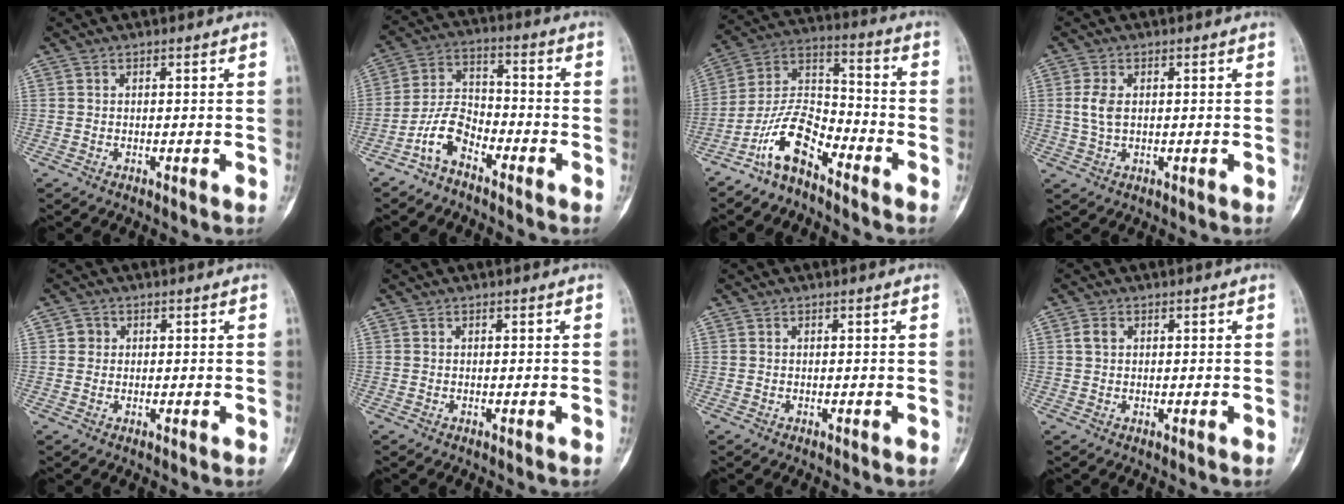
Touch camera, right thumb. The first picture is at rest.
{"total": 7.3, "force": [-4.9, 3.4, 4.2], "torque": [-0.082, 0.048, -0.105]}
{"total": 10.9, "force": [-7.5, 4.5, 6.5], "torque": [-0.121, 0.079, -0.154]}
{"total": 3.7, "force": [0.4, 2.2, 3.0], "torque": [-0.067, 0.002, 0.009]}
{"total": 1.7, "force": [0.3, 1.7, 0.4], "torque": [0.003, 0.002, 0.002]}
{"total": 0.0}
{"total": 0.0}
{"total": 1.8, "force": [0.5, 1.3, 1.1], "torque": [-0.022, 0.005, 0.011]}